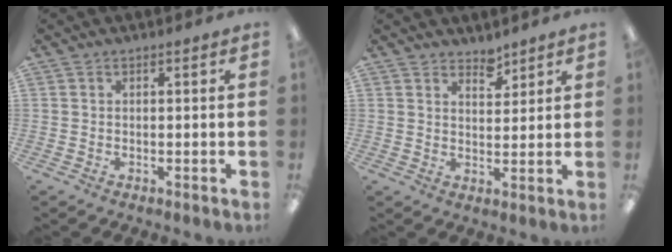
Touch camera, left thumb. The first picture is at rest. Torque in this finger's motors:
{"motor_torque": [-0.14, -0.06, -0.43, 0.12, 0.04]}